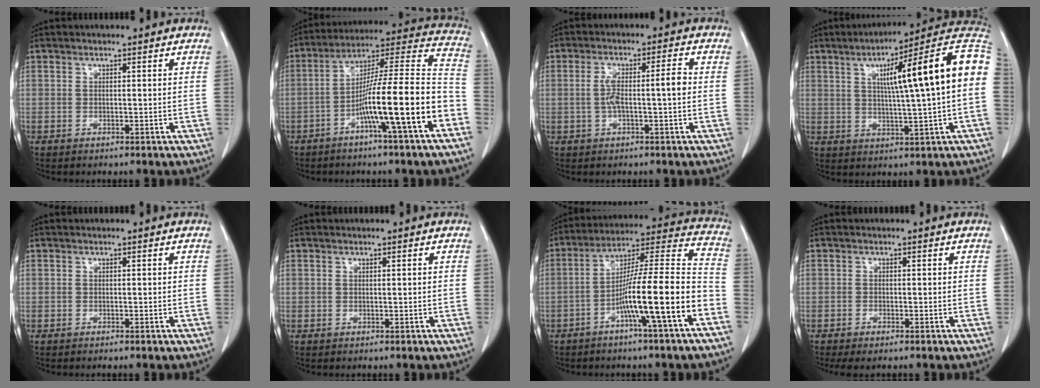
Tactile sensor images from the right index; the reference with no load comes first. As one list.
[{"total": 17.8, "force": [-6.9, -0.3, 16.4], "torque": [-0.253, 0.014, -0.116]}, {"total": 5.5, "force": [-0.3, 0.7, 5.5], "torque": [-0.107, 0.021, -0.002]}, {"total": 19.1, "force": [3.7, 0.4, 18.7], "torque": [-0.250, 0.036, 0.044]}, {"total": 0.0}, {"total": 0.0}, {"total": 15.3, "force": [-6.3, -0.4, 13.9], "torque": [-0.229, 0.013, -0.106]}, {"total": 2.1, "force": [-1.6, 0.4, 1.3], "torque": [-0.021, -0.007, -0.025]}]